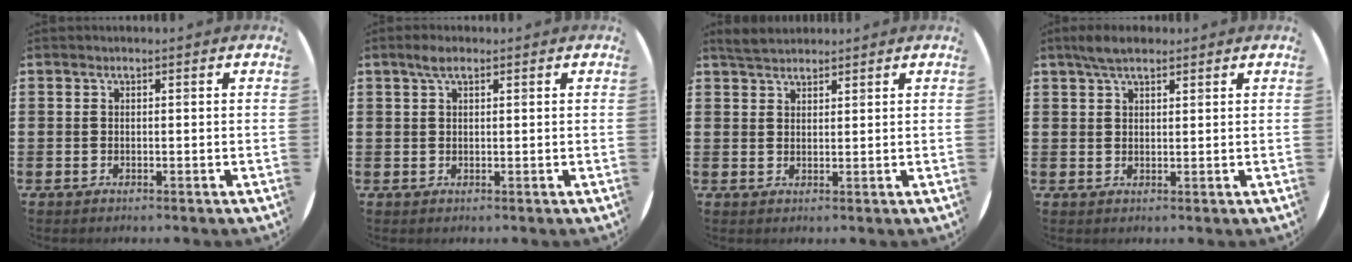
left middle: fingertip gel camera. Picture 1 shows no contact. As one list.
[{"total": 2.1, "force": [1.2, 0.8, 1.4], "torque": [-0.022, 0.003, 0.019]}, {"total": 3.0, "force": [2.8, 0.8, 0.7], "torque": [-0.019, 0.000, 0.054]}, {"total": 3.5, "force": [2.7, 1.2, 1.8], "torque": [-0.032, 0.005, 0.048]}]